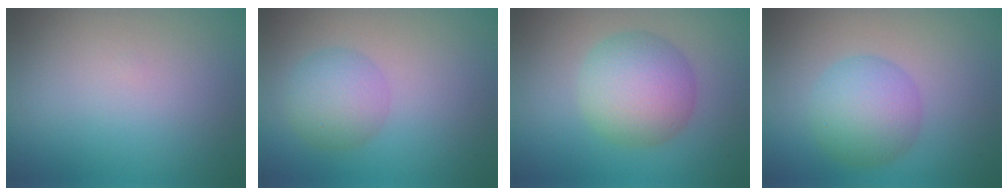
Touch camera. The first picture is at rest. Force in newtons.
{"total": 3.7, "press": 3.7, "slide": 0.1}
{"total": 6.3, "press": 6.3, "slide": 0.1}
{"total": 5.0, "press": 5.0, "slide": 0.2}